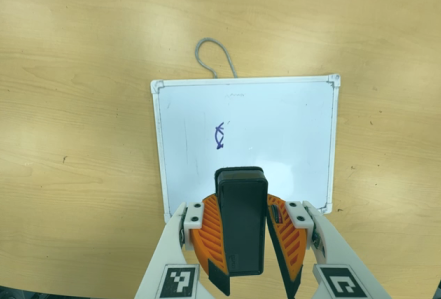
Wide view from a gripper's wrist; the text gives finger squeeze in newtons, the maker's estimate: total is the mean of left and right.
{"total": 9.5, "left": 9.4, "right": 9.6}